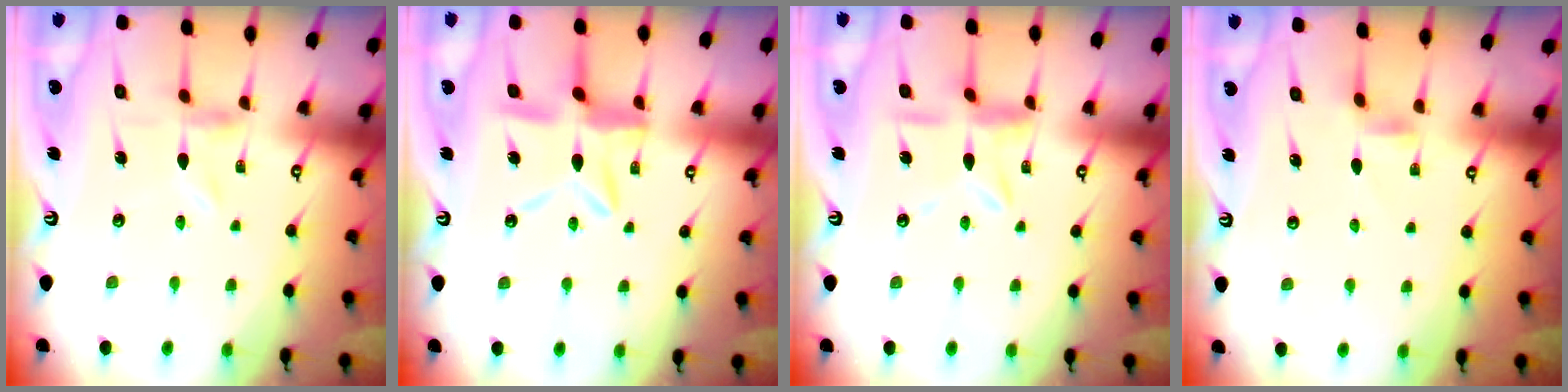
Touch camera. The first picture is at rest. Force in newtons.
{"total": 10.7, "press": 10.7, "slide": 1.1}
{"total": 8.9, "press": 8.8, "slide": 0.8}
{"total": 2.5, "press": 2.5, "slide": 0.4}